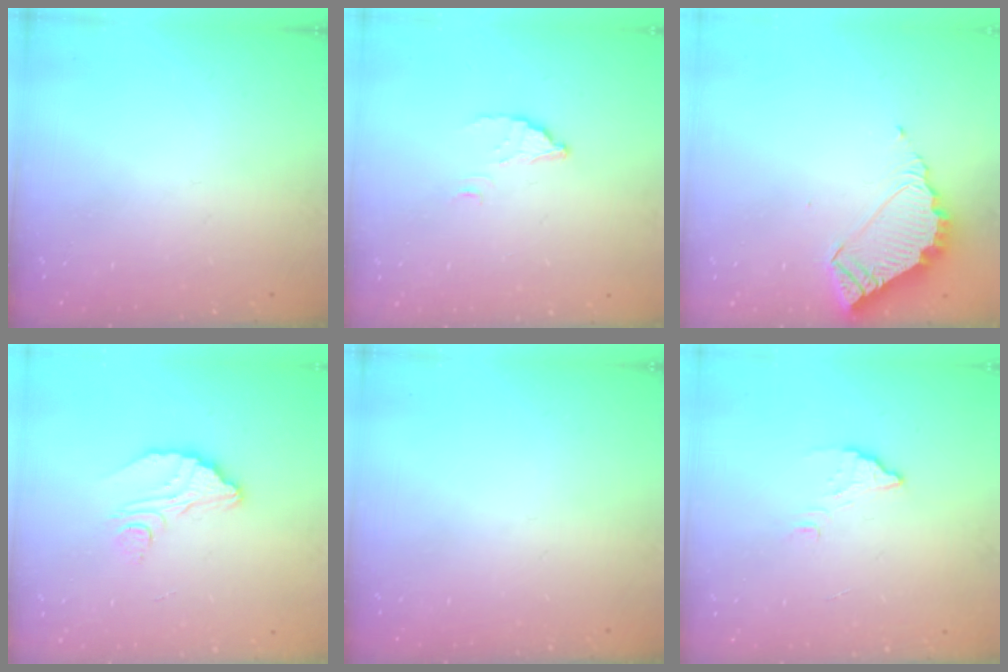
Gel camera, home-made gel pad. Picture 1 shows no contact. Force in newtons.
{"total": 2.8, "press": 2.7, "slide": 0.2}
{"total": 6.3, "press": 6.3, "slide": 0.3}
{"total": 9.6, "press": 9.6, "slide": 0.7}
{"total": 0.0}
{"total": 2.7, "press": 2.7, "slide": 0.2}